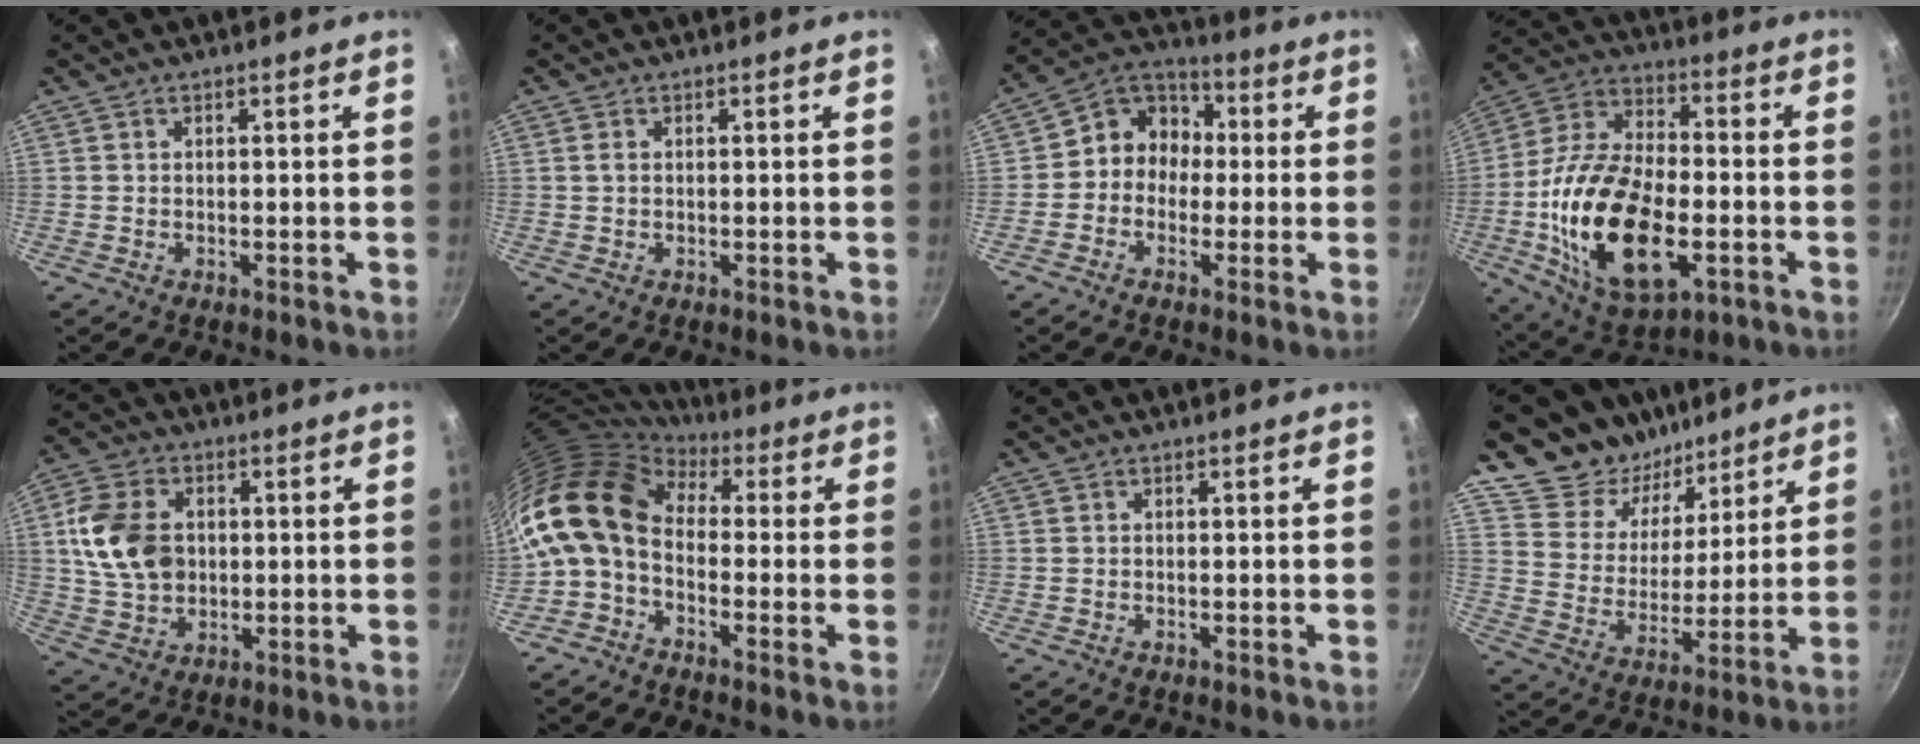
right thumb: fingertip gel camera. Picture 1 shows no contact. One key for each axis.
{"total": 1.0, "fx": 0.2, "fy": 0.7, "fz": 0.7, "tx": -0.013, "ty": 0.002, "tz": 0.002}
{"total": 9.1, "fx": -0.6, "fy": 8.0, "fz": 4.2, "tx": -0.024, "ty": 0.035, "tz": -0.036}
{"total": 24.9, "fx": -5.5, "fy": 13.4, "fz": 20.3, "tx": -0.378, "ty": 0.023, "tz": -0.097}
{"total": 12.9, "fx": 1.5, "fy": 9.6, "fz": 8.4, "tx": -0.143, "ty": 0.003, "tz": 0.029}
{"total": 13.2, "fx": 0.2, "fy": 9.0, "fz": 9.7, "tx": -0.178, "ty": 0.024, "tz": -0.020}
{"total": 0.0}
{"total": 16.4, "fx": 12.8, "fy": 9.5, "fz": 3.6, "tx": -0.023, "ty": -0.090, "tz": 0.218}